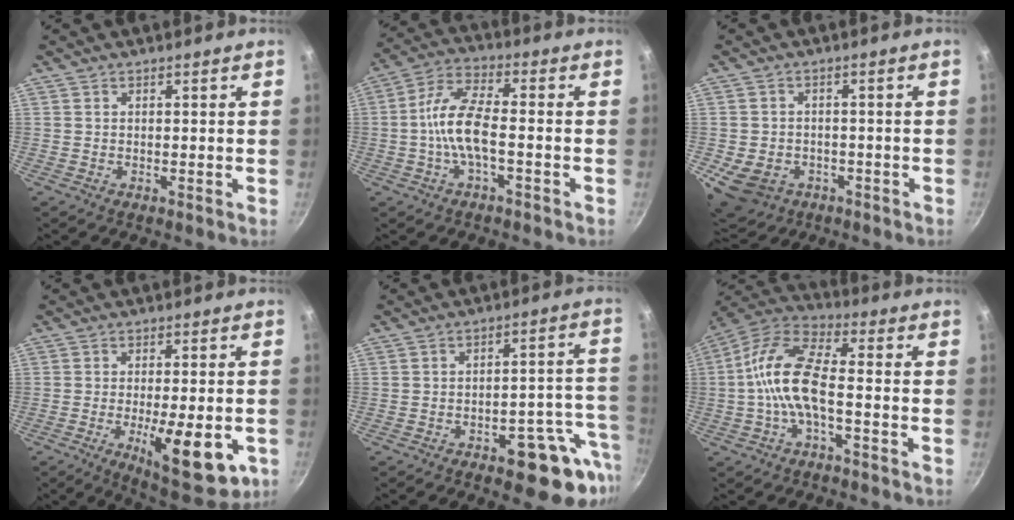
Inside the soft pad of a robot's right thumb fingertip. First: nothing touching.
{"total": 9.8, "force": [-1.7, 4.1, 8.8], "torque": [-0.188, 0.036, -0.037]}
{"total": 10.2, "force": [-3.9, 8.3, 4.3], "torque": [-0.093, 0.018, -0.048]}
{"total": 14.2, "force": [-4.5, 4.9, 12.5], "torque": [-0.173, -0.010, -0.054]}
{"total": 13.4, "force": [-7.0, 4.9, 10.3], "torque": [-0.085, 0.064, -0.085]}
{"total": 12.8, "force": [-1.8, 5.1, 11.6], "torque": [-0.245, 0.042, -0.042]}